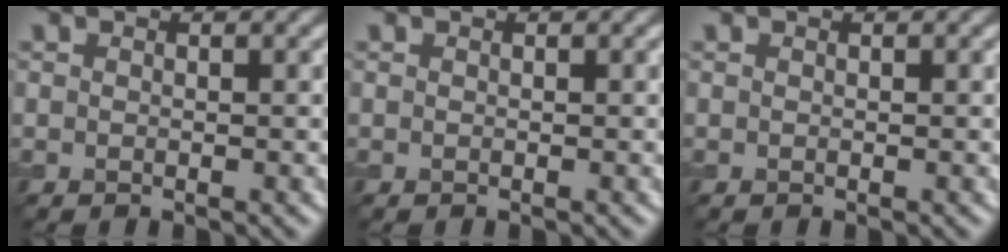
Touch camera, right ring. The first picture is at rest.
{"total": 0.0}
{"total": 0.0}